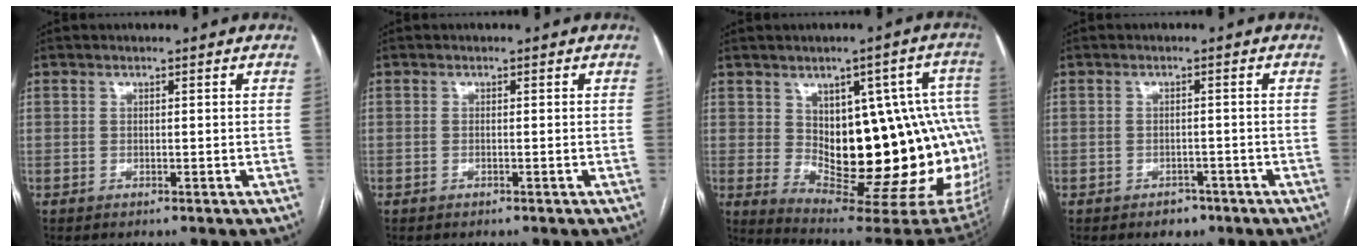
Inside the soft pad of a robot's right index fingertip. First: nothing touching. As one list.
[{"total": 0.0}, {"total": 24.0, "force": [-0.2, 8.8, 22.4], "torque": [-0.196, 0.024, 0.027]}, {"total": 2.3, "force": [-1.5, 1.7, 0.7], "torque": [-0.007, 0.006, -0.014]}]